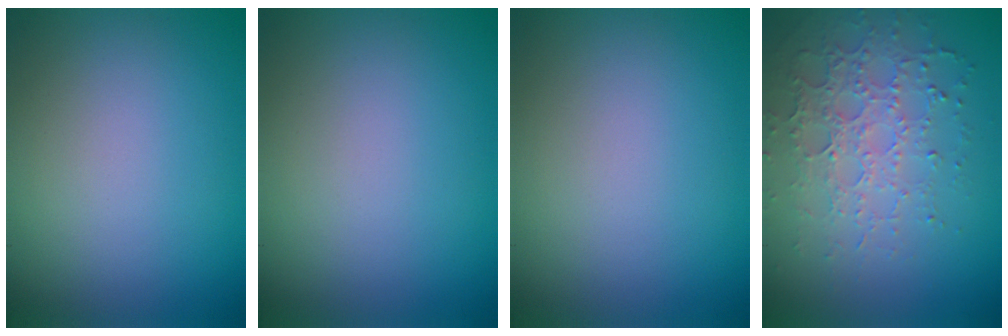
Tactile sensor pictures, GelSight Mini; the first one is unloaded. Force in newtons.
{"total": 0.0}
{"total": 0.0}
{"total": 4.0, "press": 3.8, "slide": 1.4}